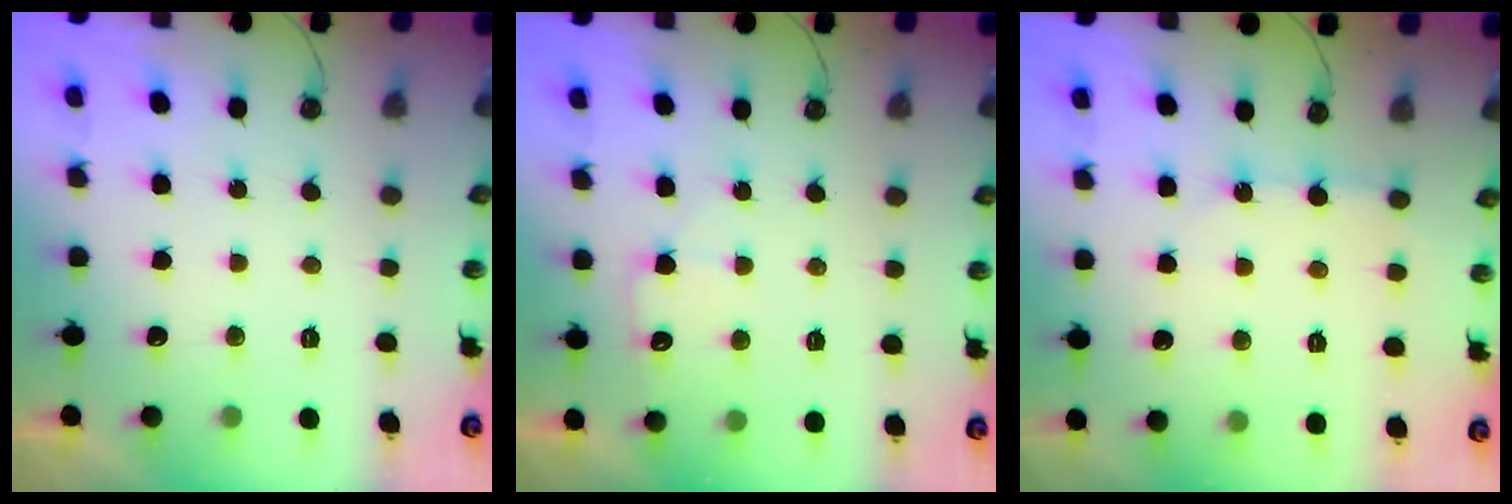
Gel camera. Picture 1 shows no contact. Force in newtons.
{"total": 6.6, "press": 6.5, "slide": 0.7}
{"total": 5.7, "press": 5.7, "slide": 0.4}